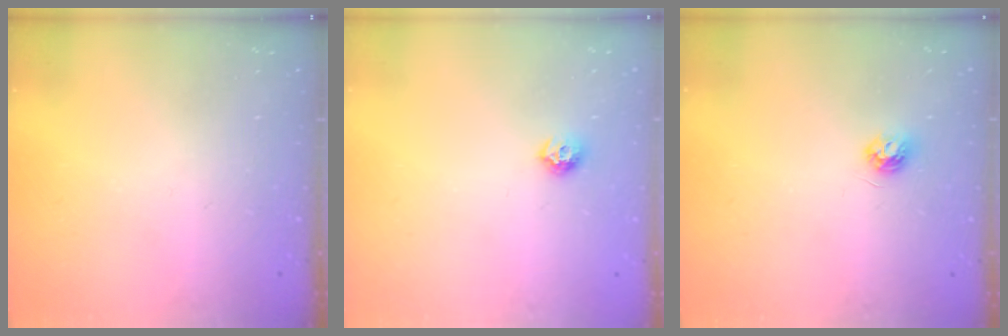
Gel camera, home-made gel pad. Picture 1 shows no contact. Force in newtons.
{"total": 6.4, "press": 6.3, "slide": 0.9}
{"total": 4.5, "press": 4.5, "slide": 0.7}